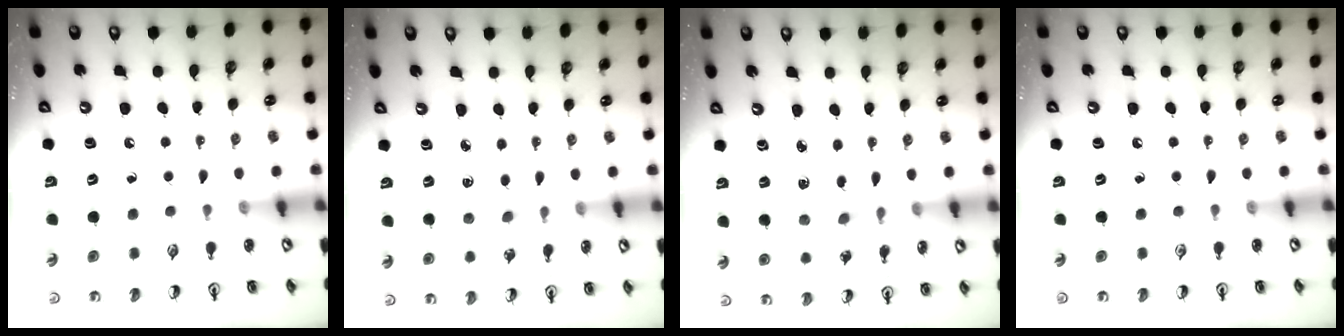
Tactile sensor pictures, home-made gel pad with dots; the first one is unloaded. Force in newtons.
{"total": 3.6, "press": 3.6, "slide": 0.5}
{"total": 2.1, "press": 2.0, "slide": 0.3}
{"total": 0.0}